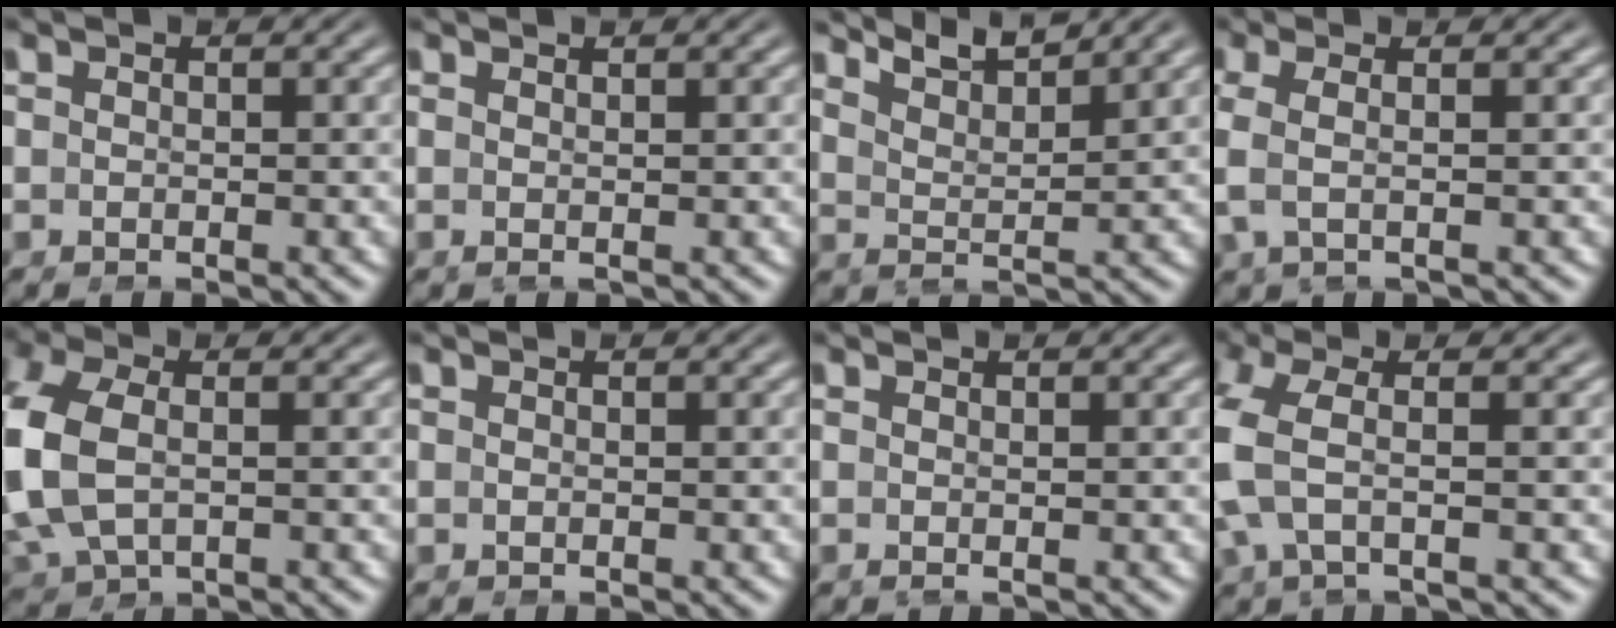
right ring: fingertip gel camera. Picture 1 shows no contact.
{"total": 1.1, "force": [0.9, -0.6, -0.2], "torque": [0.008, 0.008, 0.017]}
{"total": 4.8, "force": [4.5, 1.0, 1.6], "torque": [-0.036, 0.009, 0.067]}
{"total": 2.4, "force": [0.4, 1.1, 2.1], "torque": [-0.055, 0.005, 0.003]}
{"total": 6.8, "force": [-0.3, 5.2, 4.3], "torque": [-0.142, -0.017, 0.003]}
{"total": 0.0}
{"total": 0.8, "force": [0.6, -0.5, -0.1], "torque": [0.005, 0.006, 0.010]}
{"total": 5.0, "force": [-0.1, 3.2, 3.9], "torque": [-0.109, 0.001, -0.008]}